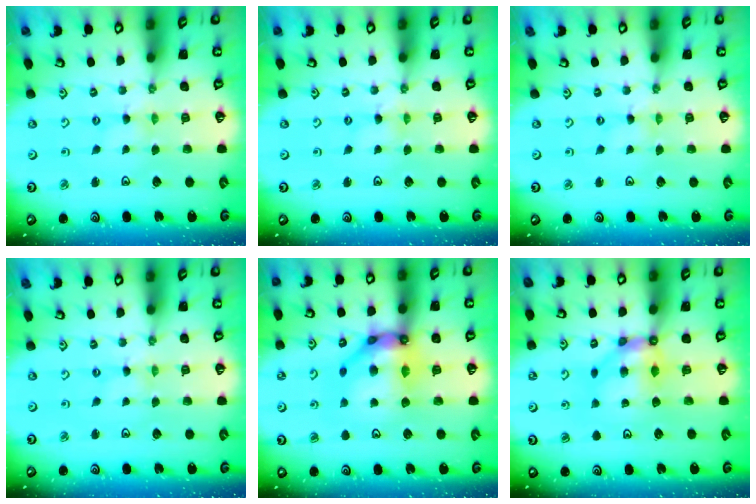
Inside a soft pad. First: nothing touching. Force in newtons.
{"total": 0.8, "press": 0.8, "slide": 0.2}
{"total": 0.0}
{"total": 0.0}
{"total": 14.2, "press": 14.1, "slide": 2.0}
{"total": 6.8, "press": 6.8, "slide": 0.6}